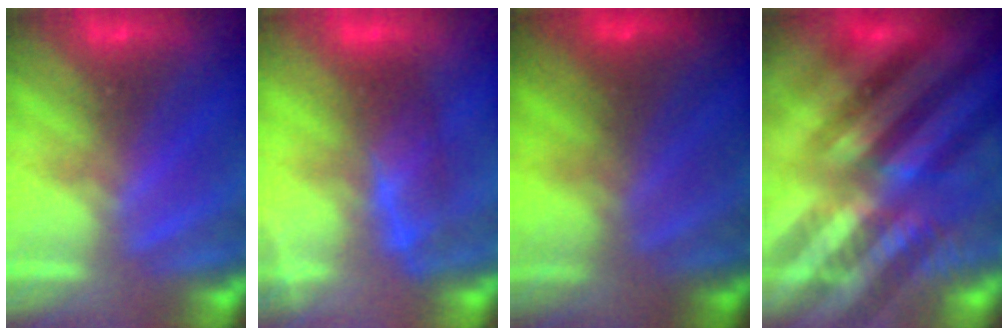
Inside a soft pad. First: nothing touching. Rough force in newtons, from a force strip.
{"total": 4.1}
{"total": 6.9}
{"total": 10.8}